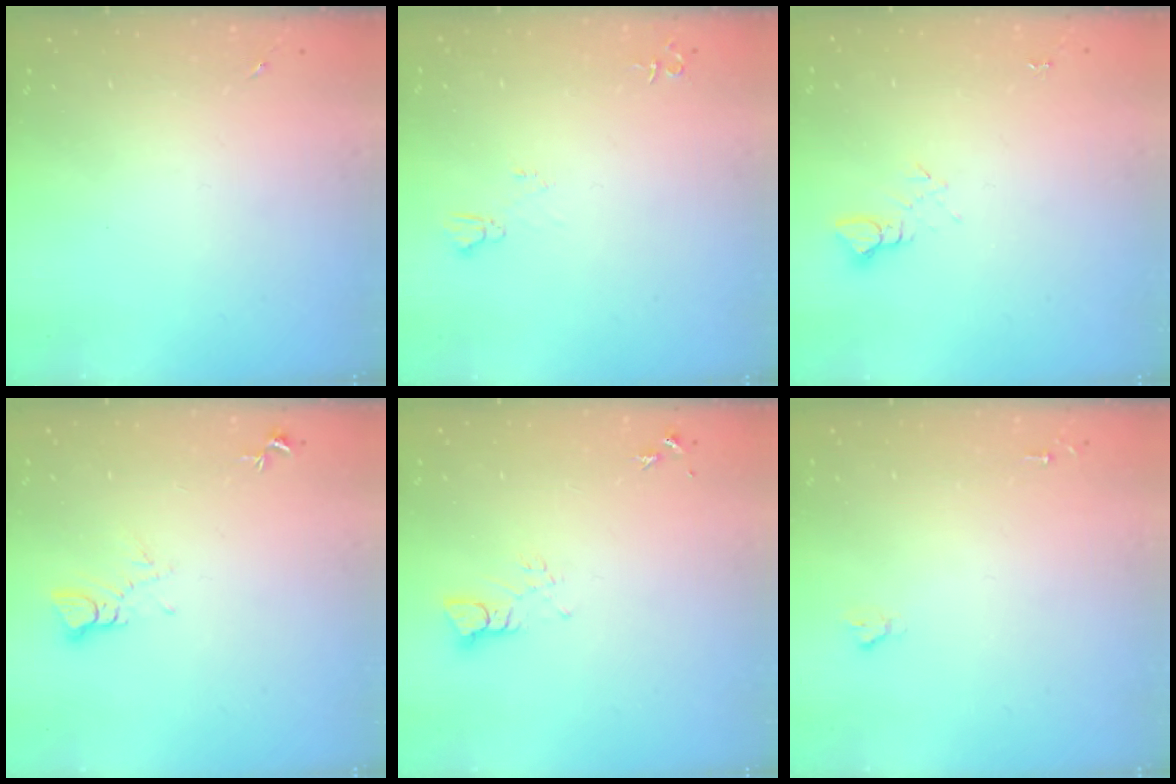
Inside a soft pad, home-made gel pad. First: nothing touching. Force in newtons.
{"total": 4.9, "press": 4.9, "slide": 0.6}
{"total": 4.2, "press": 4.2, "slide": 0.4}
{"total": 3.5, "press": 3.4, "slide": 0.3}
{"total": 3.1, "press": 3.1, "slide": 0.3}
{"total": 1.6, "press": 1.6, "slide": 0.2}